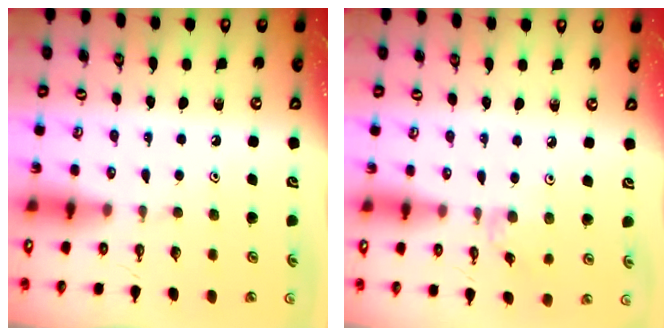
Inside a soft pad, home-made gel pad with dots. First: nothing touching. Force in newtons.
{"total": 2.1, "press": 2.1, "slide": 0.4}